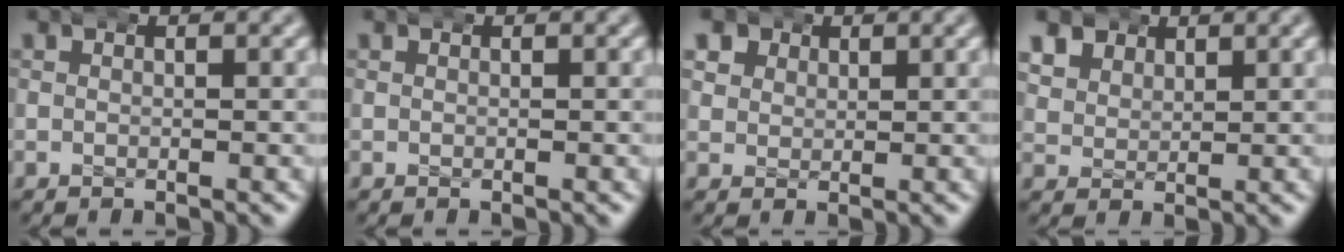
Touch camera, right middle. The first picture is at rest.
{"total": 0.0}
{"total": 3.9, "force": [1.8, 3.2, 1.3], "torque": [-0.028, -0.006, 0.031]}
{"total": 3.5, "force": [2.3, 2.4, 0.9], "torque": [-0.028, -0.005, 0.045]}